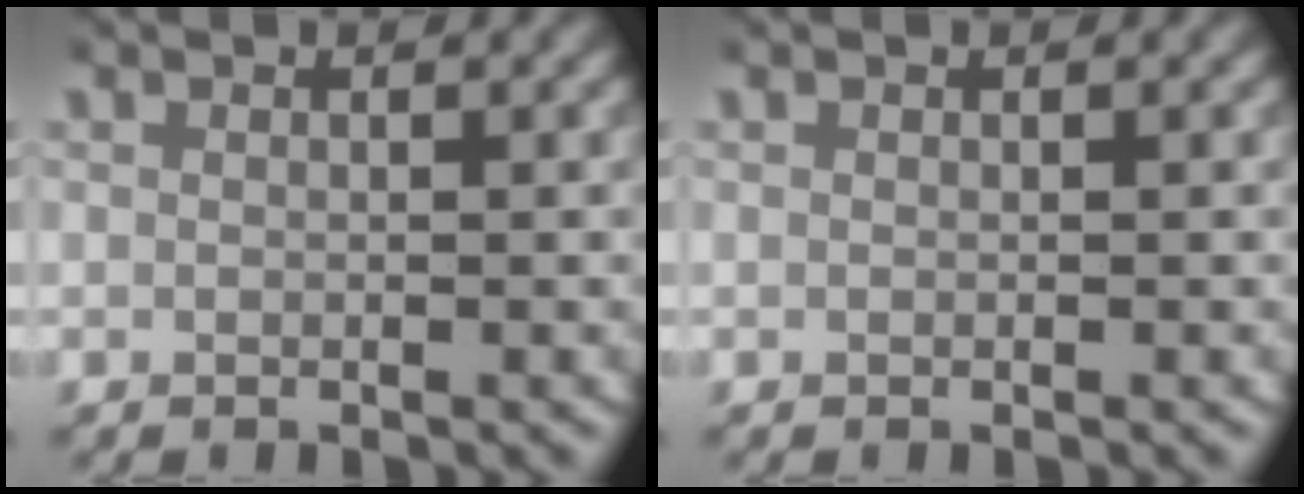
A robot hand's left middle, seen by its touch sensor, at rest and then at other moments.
{"total": 0.0}